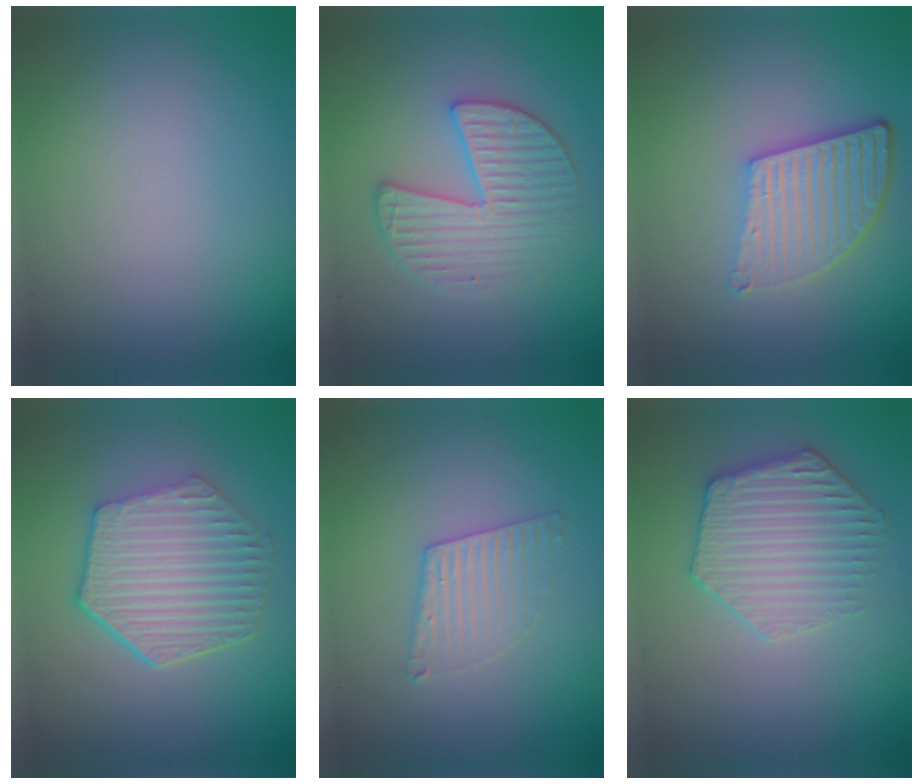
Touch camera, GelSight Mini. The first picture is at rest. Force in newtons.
{"total": 3.5, "press": 3.4, "slide": 0.4}
{"total": 5.6, "press": 4.0, "slide": 4.0}
{"total": 6.5, "press": 4.9, "slide": 4.3}
{"total": 2.5, "press": 2.5, "slide": 0.2}
{"total": 3.9, "press": 3.9, "slide": 0.3}